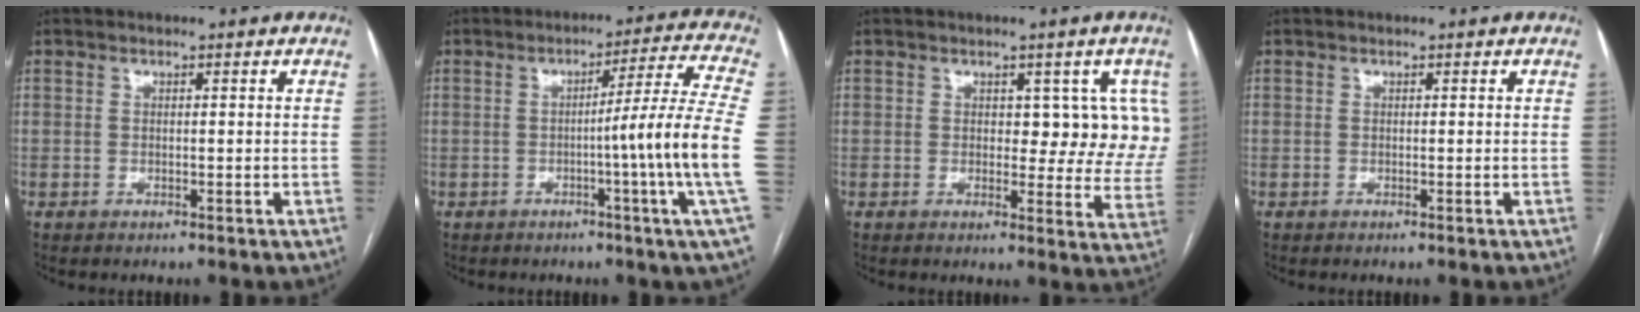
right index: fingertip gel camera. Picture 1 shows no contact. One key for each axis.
{"total": 12.4, "fx": -2.2, "fy": -3.1, "fz": 11.8, "tx": -0.156, "ty": -0.008, "tz": -0.037}
{"total": 7.4, "fx": 2.4, "fy": 4.3, "fz": 5.4, "tx": -0.030, "ty": 0.003, "tz": 0.025}
{"total": 0.0}